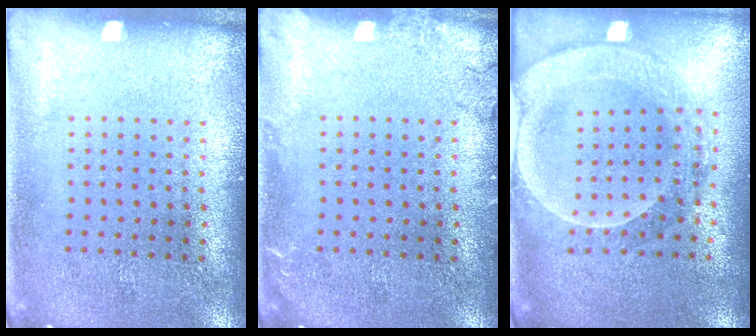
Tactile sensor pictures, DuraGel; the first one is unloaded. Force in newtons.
{"total": 1.1, "press": 1.0, "slide": 0.3}
{"total": 2.2, "press": 2.1, "slide": 0.8}